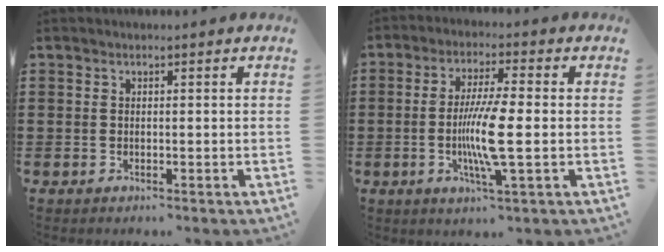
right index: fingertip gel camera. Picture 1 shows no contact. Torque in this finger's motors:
{"motor_torque": [2.14, 0.00, 0.37, 0.21]}